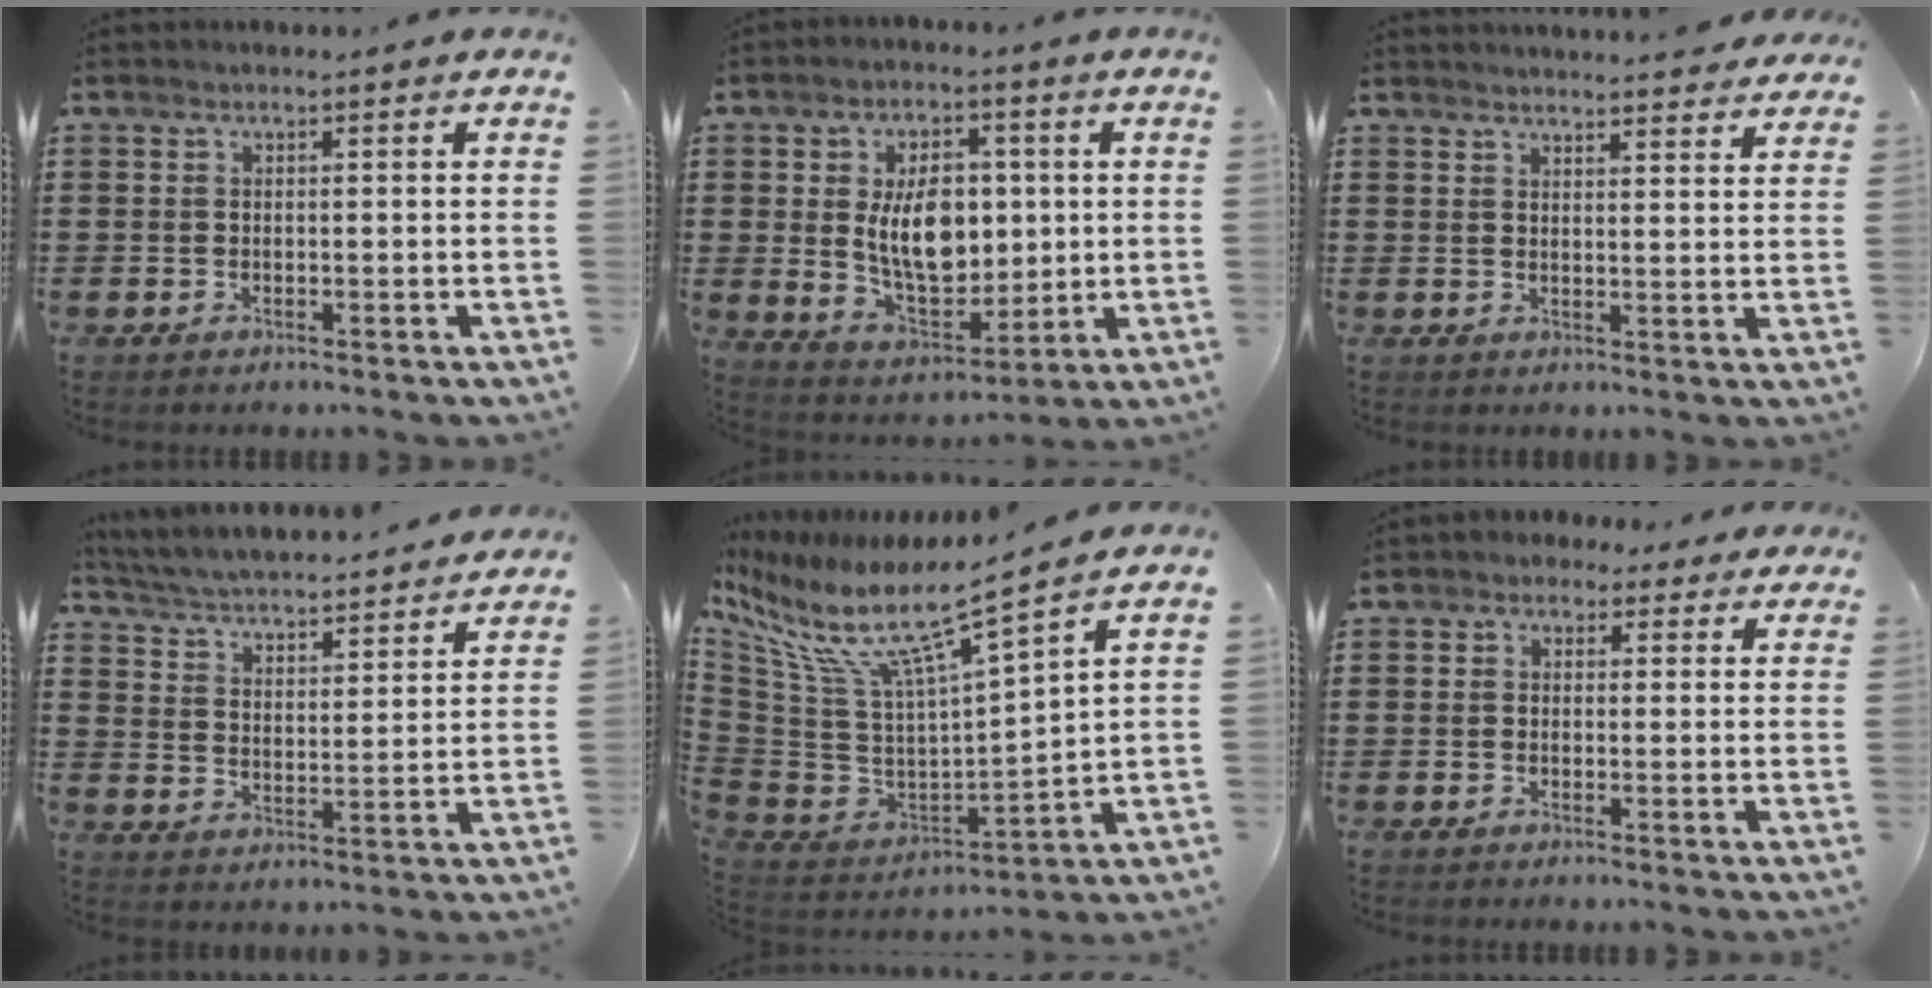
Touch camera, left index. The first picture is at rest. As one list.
[{"total": 9.8, "force": [1.1, 6.3, 7.4], "torque": [-0.138, 0.006, 0.018]}, {"total": 3.2, "force": [3.2, -0.3, 0.3], "torque": [-0.007, -0.020, 0.057]}, {"total": 4.0, "force": [3.9, -0.4, 0.7], "torque": [-0.036, -0.037, 0.060]}, {"total": 10.6, "force": [6.8, 1.2, 8.0], "torque": [-0.184, -0.059, 0.107]}, {"total": 1.8, "force": [1.0, 1.4, 0.6], "torque": [-0.011, 0.006, 0.015]}]